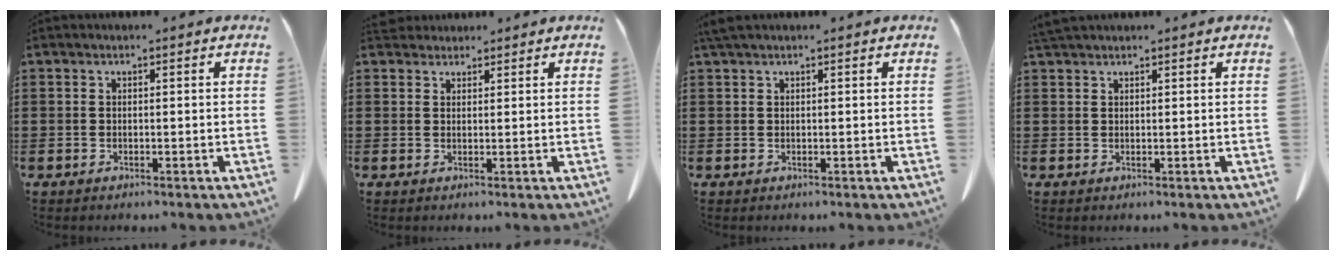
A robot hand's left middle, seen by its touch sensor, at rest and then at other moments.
{"total": 2.3, "force": [2.1, 0.9, 0.4], "torque": [-0.007, -0.001, 0.041]}
{"total": 1.3, "force": [0.9, 0.1, 0.9], "torque": [-0.022, -0.001, 0.019]}
{"total": 1.6, "force": [1.5, 0.3, 0.6], "torque": [-0.017, -0.001, 0.030]}